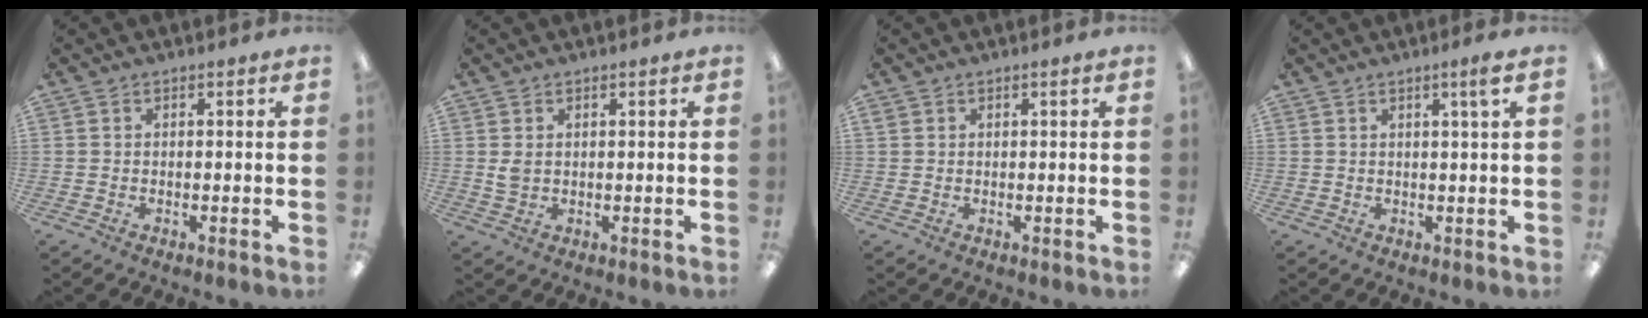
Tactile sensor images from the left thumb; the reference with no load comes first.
{"total": 2.4, "force": [0.9, 1.6, 1.6], "torque": [-0.034, 0.003, 0.015]}
{"total": 1.1, "force": [0.5, 0.4, 0.8], "torque": [-0.016, 0.002, 0.010]}
{"total": 2.8, "force": [1.6, -0.2, 2.3], "torque": [-0.039, -0.005, 0.024]}